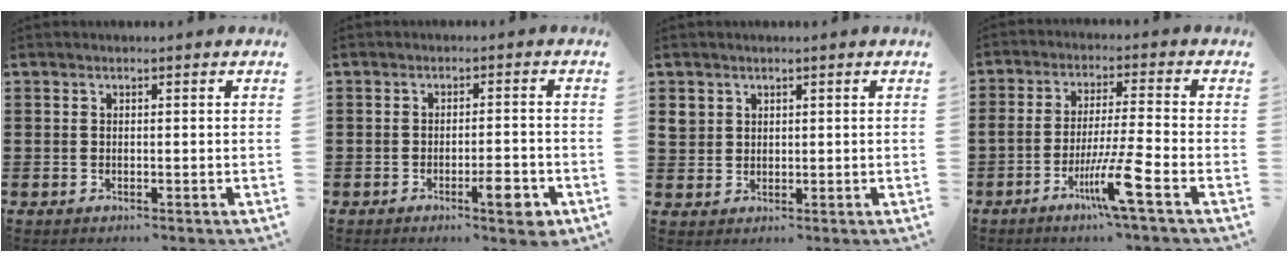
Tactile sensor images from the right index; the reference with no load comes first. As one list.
[{"total": 4.6, "force": [-2.5, 1.0, 3.8], "torque": [-0.058, 0.000, -0.040]}, {"total": 2.5, "force": [1.3, 2.1, 0.3], "torque": [-0.017, 0.008, 0.025]}, {"total": 8.2, "force": [-4.4, -0.3, 6.9], "torque": [-0.134, -0.010, -0.083]}]